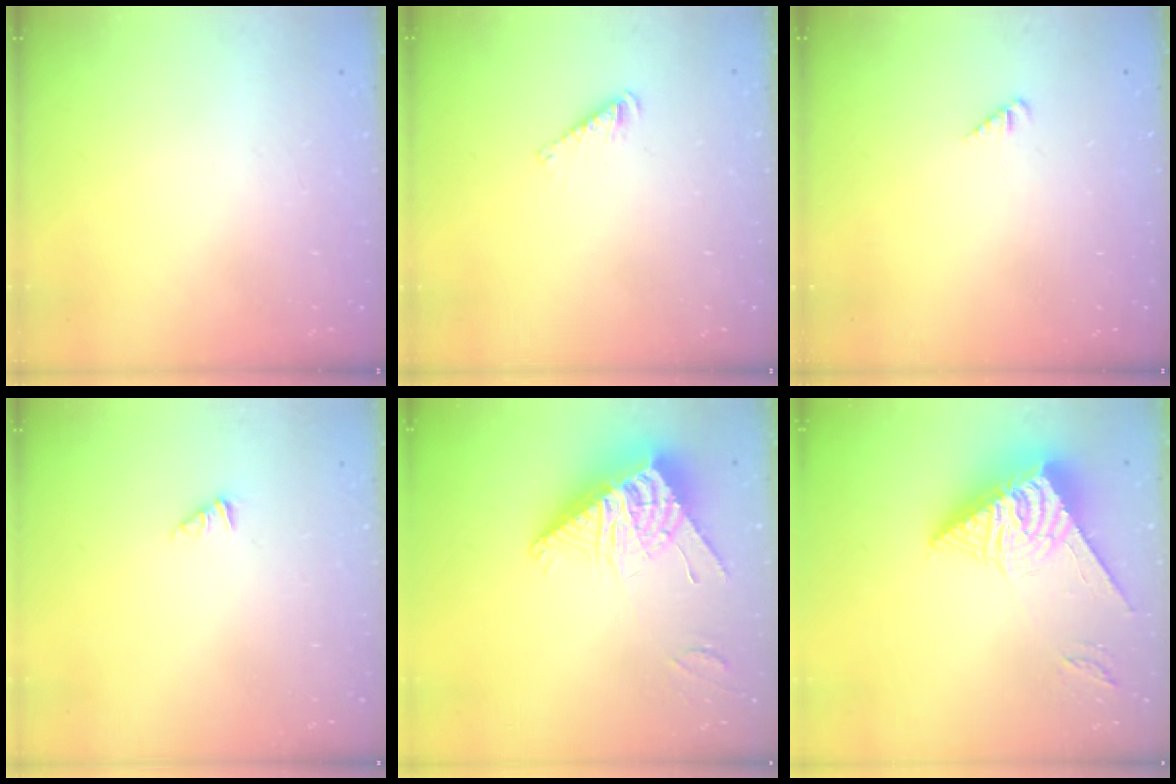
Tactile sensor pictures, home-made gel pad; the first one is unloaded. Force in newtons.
{"total": 2.9, "press": 2.9, "slide": 0.5}
{"total": 1.3, "press": 1.3, "slide": 0.3}
{"total": 0.0}
{"total": 11.7, "press": 11.7, "slide": 1.0}
{"total": 11.5, "press": 11.4, "slide": 1.3}